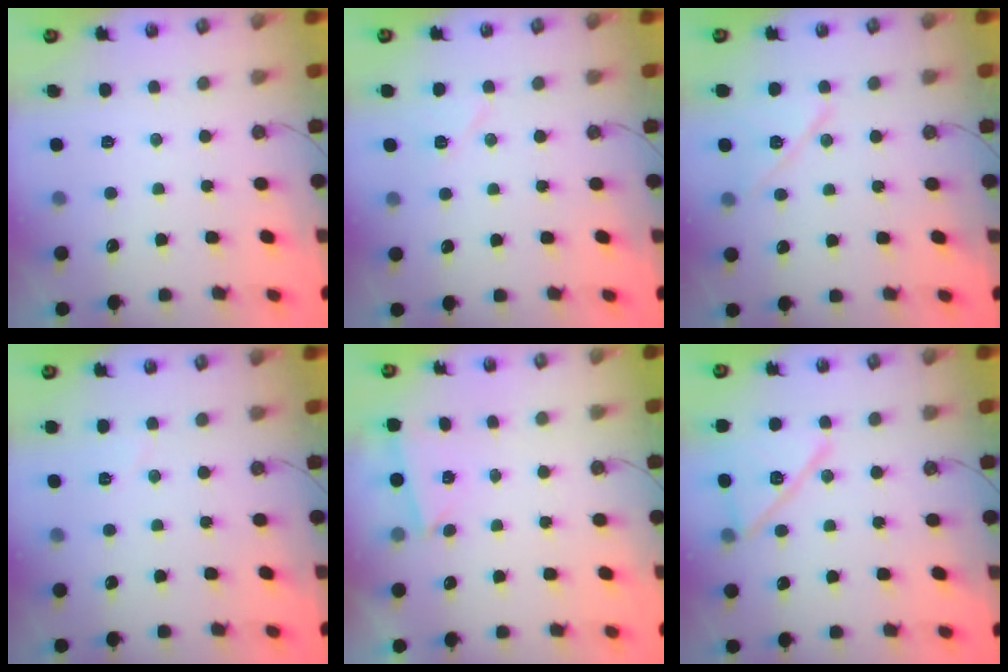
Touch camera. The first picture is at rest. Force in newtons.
{"total": 6.3, "press": 6.0, "slide": 2.0}
{"total": 10.8, "press": 9.7, "slide": 4.8}
{"total": 3.0, "press": 2.8, "slide": 1.0}
{"total": 2.9, "press": 0.8, "slide": 2.7}
{"total": 13.5, "press": 12.3, "slide": 5.6}